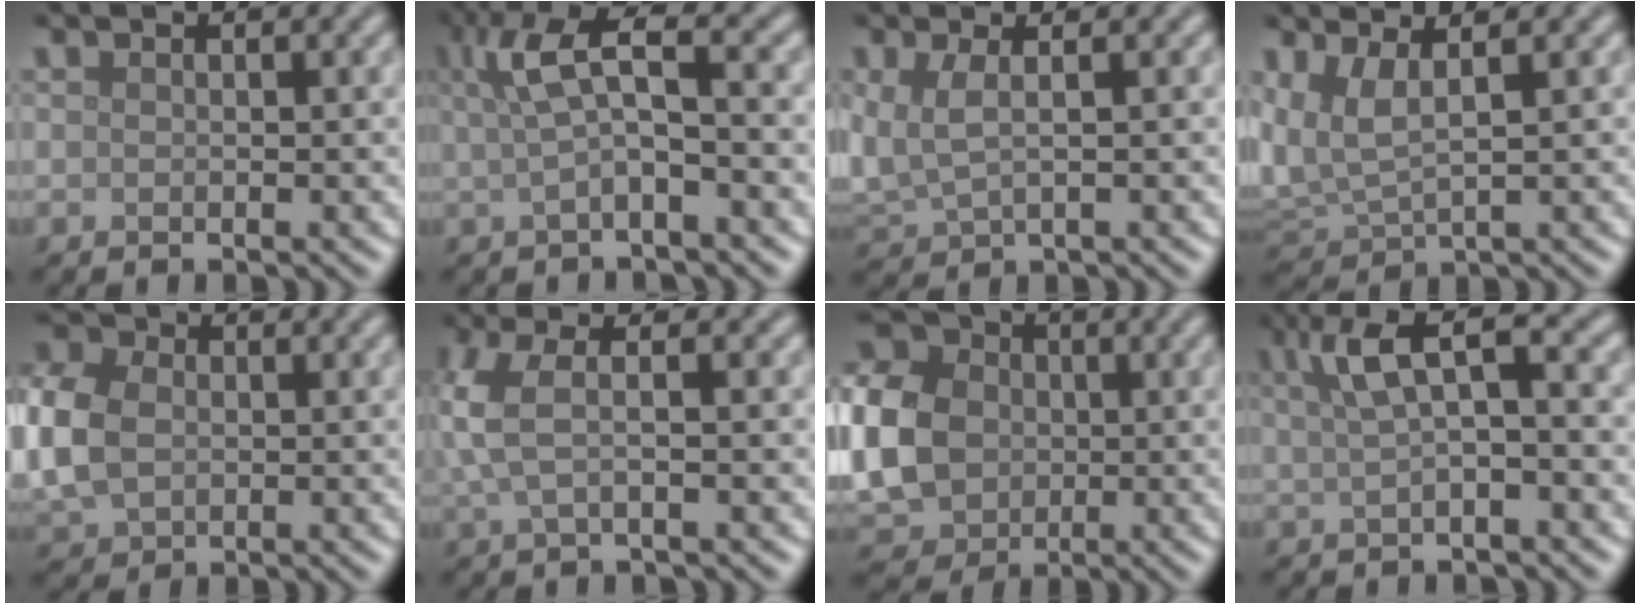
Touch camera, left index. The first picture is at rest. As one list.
[{"total": 4.5, "force": [0.7, 1.1, 4.3], "torque": [-0.083, 0.015, 0.011]}, {"total": 2.8, "force": [0.7, 1.3, 2.4], "torque": [-0.063, -0.003, 0.012]}, {"total": 3.6, "force": [1.1, 1.5, 3.0], "torque": [-0.082, -0.004, 0.024]}, {"total": 7.6, "force": [0.1, 5.9, 4.8], "torque": [-0.147, 0.008, 0.002]}, {"total": 3.8, "force": [0.1, 1.3, 3.6], "torque": [-0.089, 0.007, -0.003]}, {"total": 10.9, "force": [-0.3, 8.8, 6.3], "torque": [-0.164, 0.000, -0.008]}, {"total": 4.5, "force": [1.2, 1.2, 4.2], "torque": [-0.078, 0.016, 0.019]}]